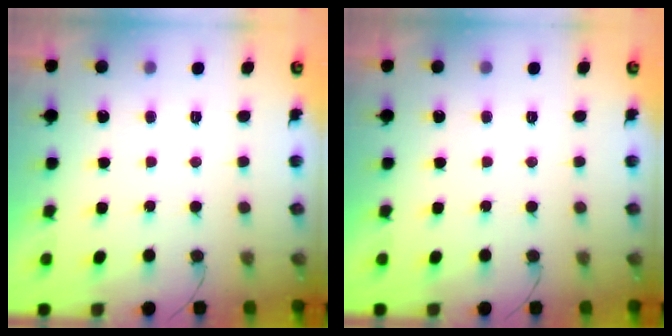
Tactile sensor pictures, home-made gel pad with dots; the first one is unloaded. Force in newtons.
{"total": 0.0}